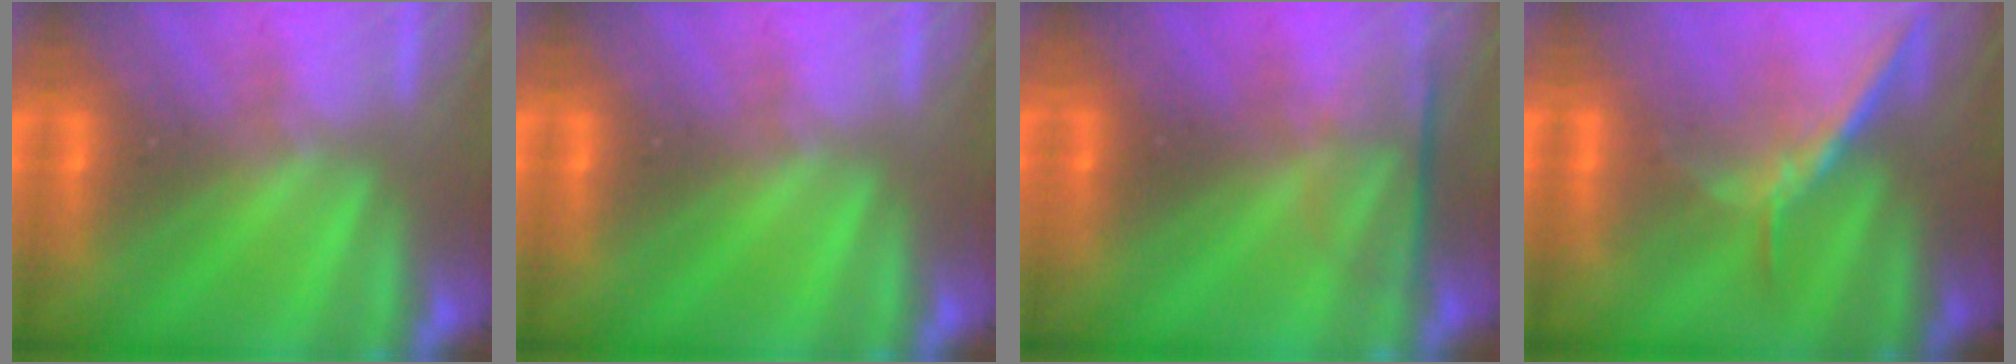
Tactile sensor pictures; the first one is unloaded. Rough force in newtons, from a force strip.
{"total": 0.0}
{"total": 2.4}
{"total": 1.3}